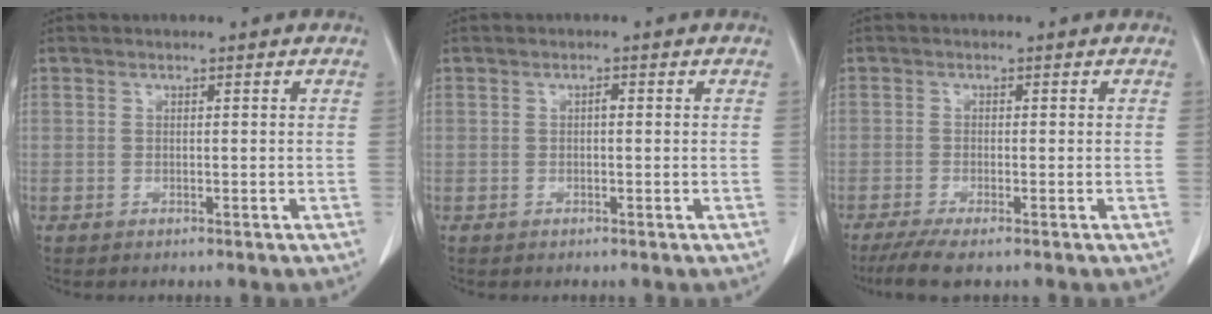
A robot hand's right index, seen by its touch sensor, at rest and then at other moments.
{"total": 0.6, "force": [0.0, 0.2, 0.6], "torque": [-0.012, 0.002, -0.001]}
{"total": 4.2, "force": [-3.1, 0.3, 2.8], "torque": [-0.053, -0.012, -0.056]}